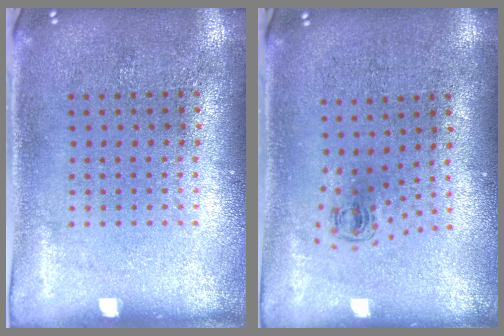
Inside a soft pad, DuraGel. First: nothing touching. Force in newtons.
{"total": 0.5, "press": 0.4, "slide": 0.4}